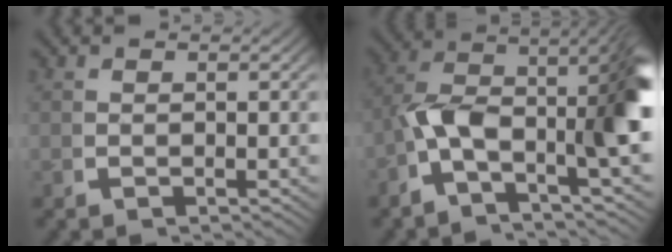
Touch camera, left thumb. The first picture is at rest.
{"total": 10.9, "force": [-0.9, 5.7, 9.2], "torque": [-0.170, -0.033, -0.016]}